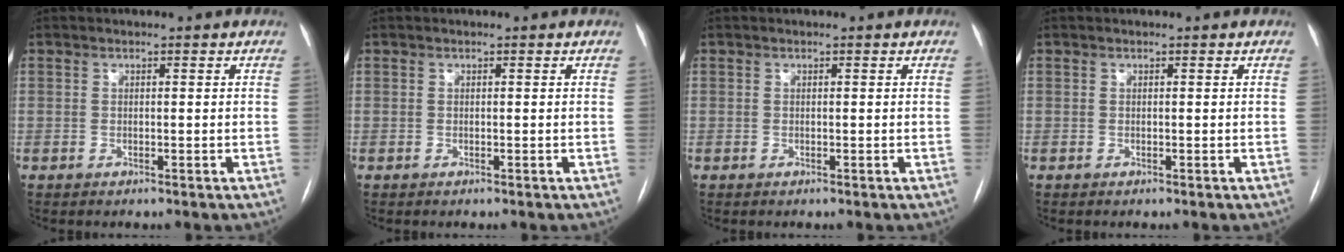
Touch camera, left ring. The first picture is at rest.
{"total": 0.0}
{"total": 0.0}
{"total": 0.0}